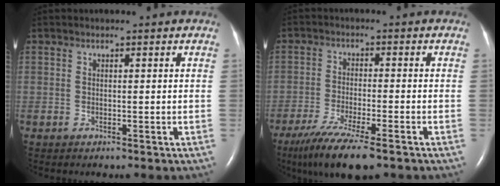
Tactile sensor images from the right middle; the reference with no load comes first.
{"total": 10.3, "force": [-7.3, 1.0, 7.1], "torque": [-0.126, -0.029, -0.120]}